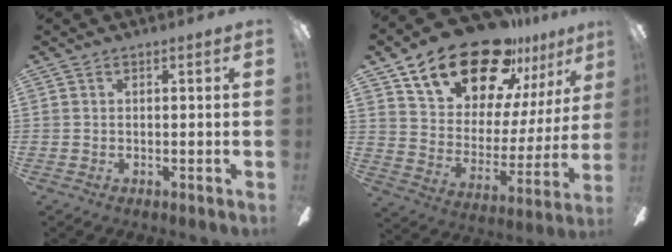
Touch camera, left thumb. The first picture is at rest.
{"total": 24.1, "force": [17.8, 11.4, 11.6], "torque": [-0.197, -0.109, 0.318]}